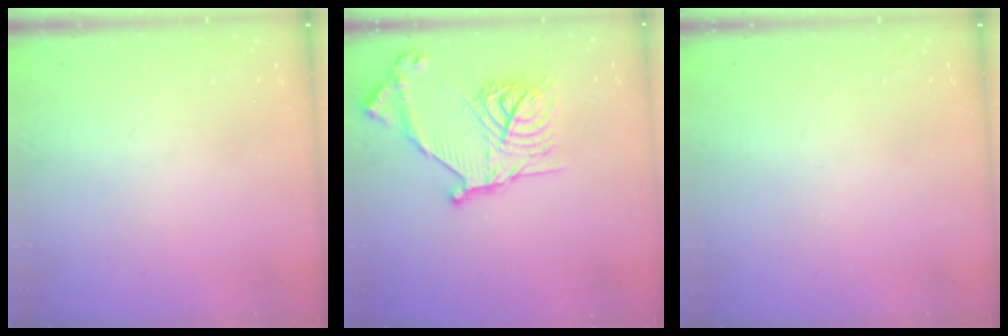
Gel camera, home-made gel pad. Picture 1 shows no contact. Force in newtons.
{"total": 18.2, "press": 18.2, "slide": 1.1}
{"total": 0.0}